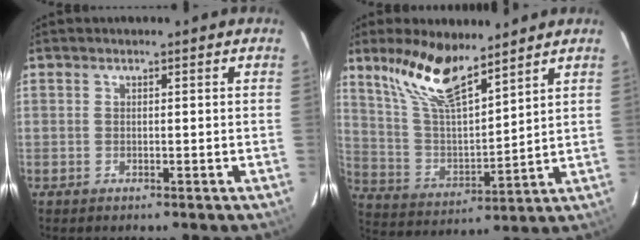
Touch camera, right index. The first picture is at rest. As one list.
[{"total": 13.8, "force": [10.2, 3.8, 8.5], "torque": [-0.168, 0.011, 0.207]}]